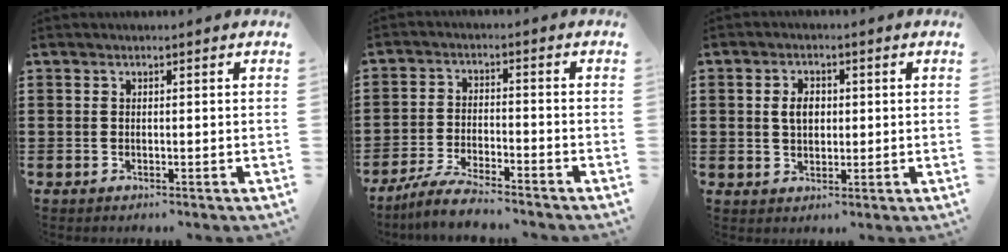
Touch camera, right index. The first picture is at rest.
{"total": 5.2, "force": [-4.9, 0.2, 1.8], "torque": [-0.051, -0.008, -0.099]}
{"total": 3.4, "force": [0.4, 2.3, 2.5], "torque": [-0.046, 0.009, 0.003]}